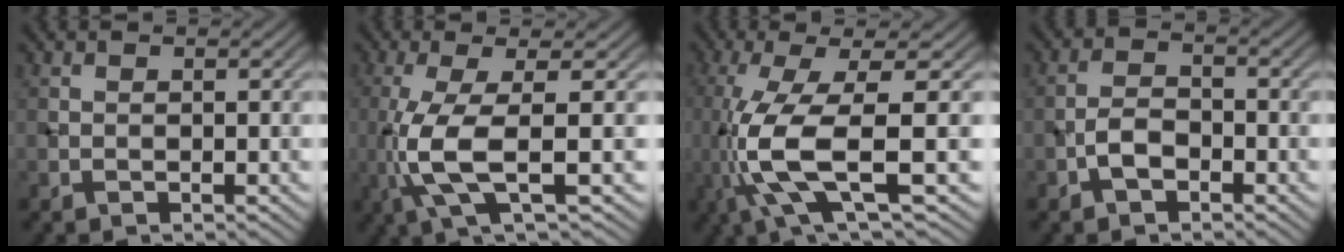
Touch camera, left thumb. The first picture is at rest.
{"total": 7.1, "force": [-0.9, 1.5, 6.8], "torque": [-0.143, 0.005, -0.025]}
{"total": 11.4, "force": [-2.3, 2.7, 10.8], "torque": [-0.222, 0.002, -0.045]}
{"total": 3.0, "force": [-1.6, 1.8, 1.9], "torque": [-0.034, 0.007, -0.035]}